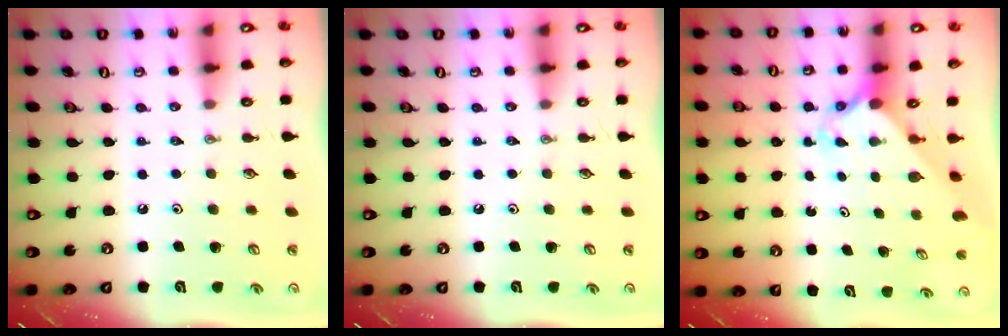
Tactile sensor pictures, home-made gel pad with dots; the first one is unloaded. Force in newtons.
{"total": 0.0}
{"total": 2.0, "press": 2.0, "slide": 0.2}